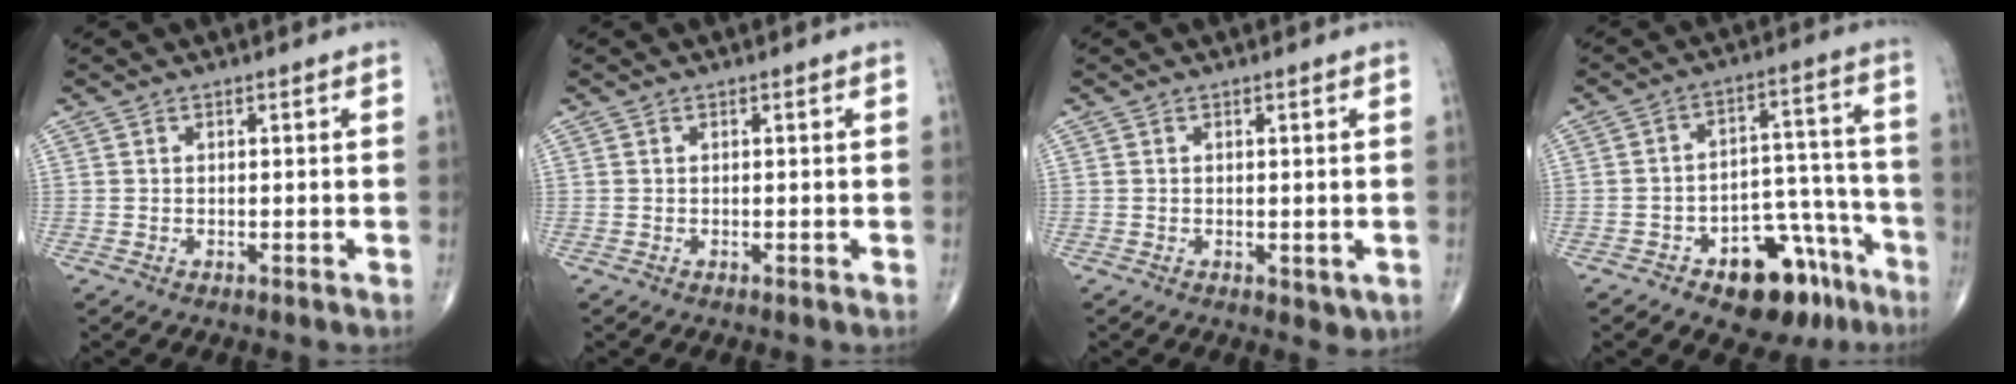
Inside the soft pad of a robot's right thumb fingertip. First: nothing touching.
{"total": 0.0}
{"total": 1.8, "force": [-0.1, 1.1, 1.4], "torque": [-0.013, -0.005, 0.002]}
{"total": 13.7, "force": [-8.1, 7.5, 8.1], "torque": [-0.068, 0.076, -0.112]}